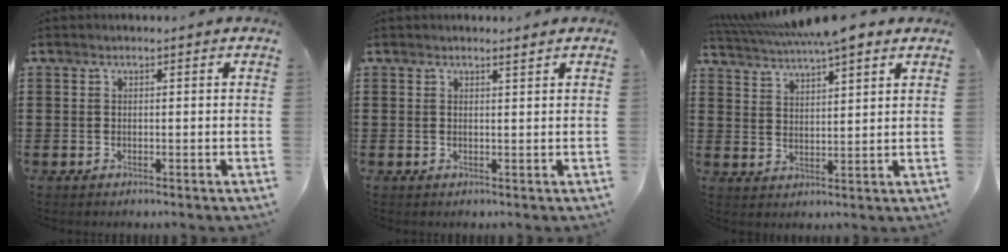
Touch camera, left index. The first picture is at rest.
{"total": 1.1, "force": [1.0, -0.1, 0.5], "torque": [-0.012, -0.002, 0.018]}
{"total": 5.8, "force": [4.9, 1.0, 2.9], "torque": [-0.071, -0.008, 0.087]}